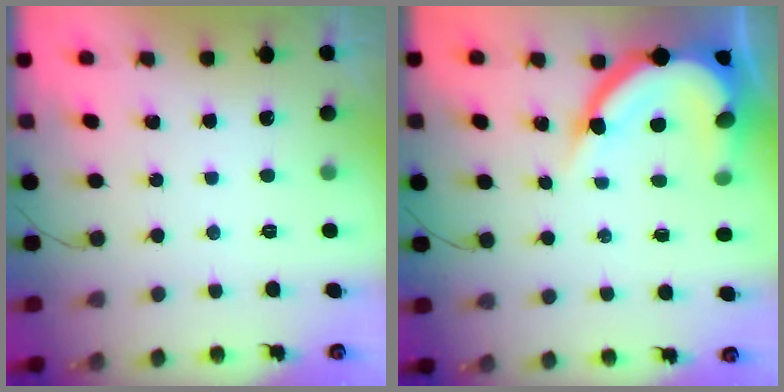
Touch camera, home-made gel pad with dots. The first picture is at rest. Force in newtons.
{"total": 14.3, "press": 14.3, "slide": 1.3}